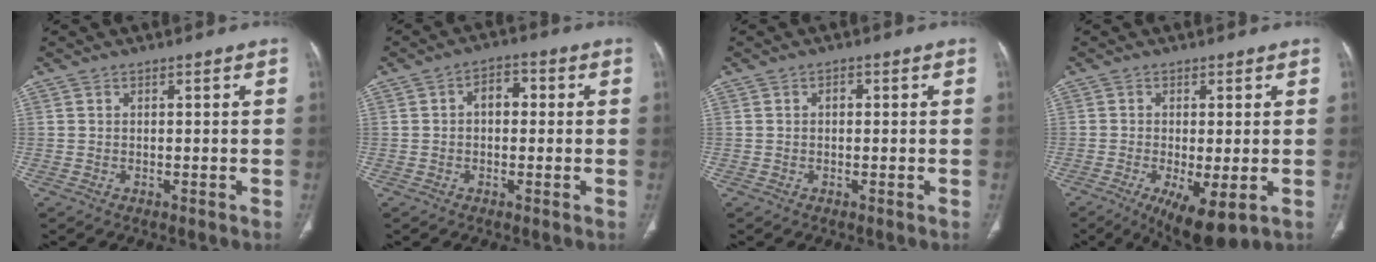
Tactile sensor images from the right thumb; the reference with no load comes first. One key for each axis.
{"total": 4.5, "fx": 0.3, "fy": 3.0, "fz": 3.3, "tx": -0.038, "ty": 0.019, "tz": -0.003}
{"total": 1.1, "fx": 0.0, "fy": 0.8, "fz": 0.8, "tx": -0.009, "ty": 0.006, "tz": -0.002}
{"total": 8.7, "fx": -3.0, "fy": 2.6, "fz": 7.7, "tx": -0.131, "ty": -0.019, "tz": -0.041}